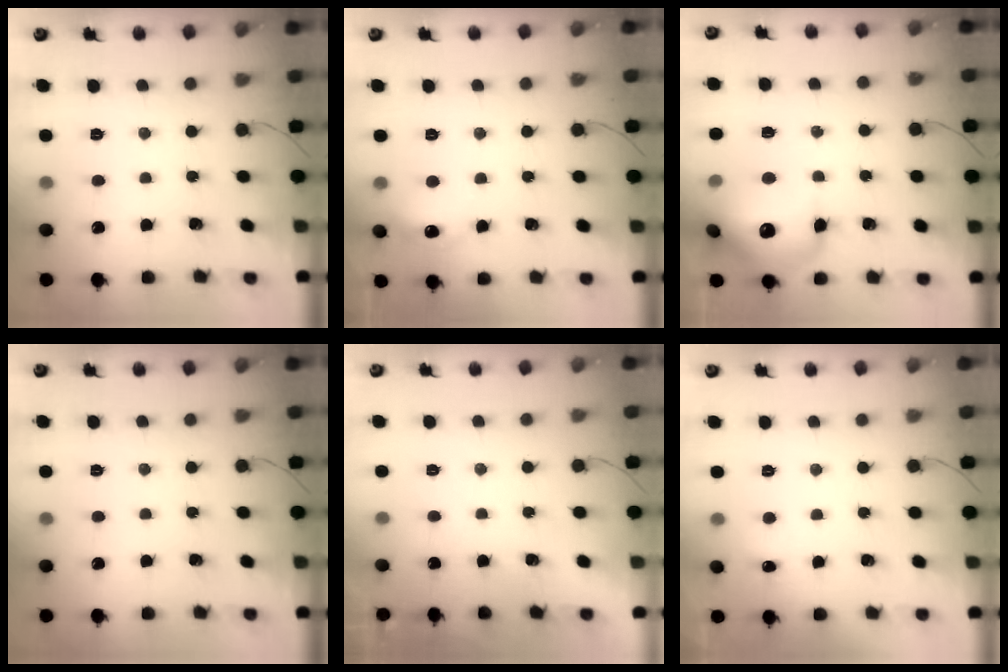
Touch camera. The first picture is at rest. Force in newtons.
{"total": 8.2, "press": 8.1, "slide": 1.2}
{"total": 18.7, "press": 18.5, "slide": 2.3}
{"total": 0.0}
{"total": 0.0}
{"total": 3.0, "press": 2.7, "slide": 1.3}